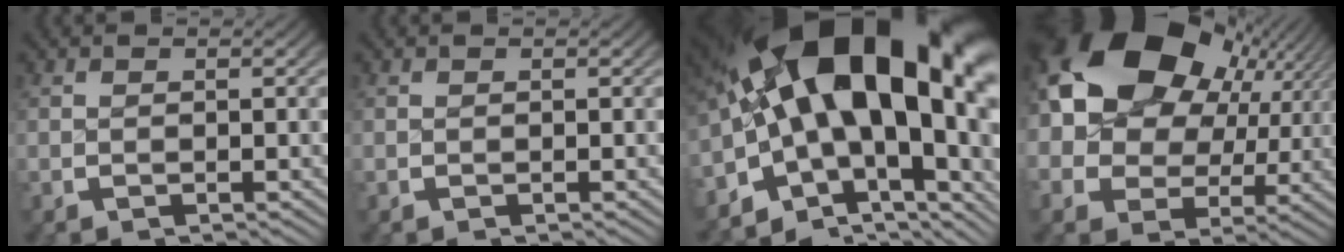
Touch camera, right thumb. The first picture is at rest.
{"total": 0.0}
{"total": 24.9, "force": [0.7, 15.1, 19.8], "torque": [-0.337, -0.030, 0.023]}
{"total": 16.1, "force": [4.1, 11.4, 10.6], "torque": [-0.231, -0.019, 0.073]}